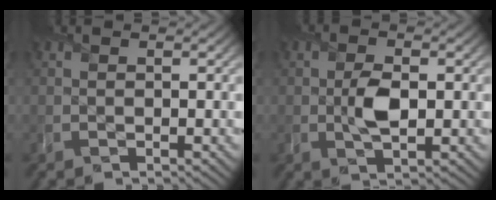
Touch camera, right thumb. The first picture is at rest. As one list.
[{"total": 4.1, "force": [-0.1, 2.3, 3.4], "torque": [-0.070, -0.003, 0.000]}]